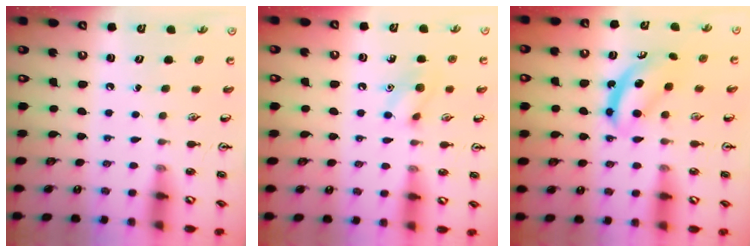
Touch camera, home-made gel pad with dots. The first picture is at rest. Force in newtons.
{"total": 8.3, "press": 8.2, "slide": 1.4}
{"total": 5.8, "press": 5.8, "slide": 0.3}